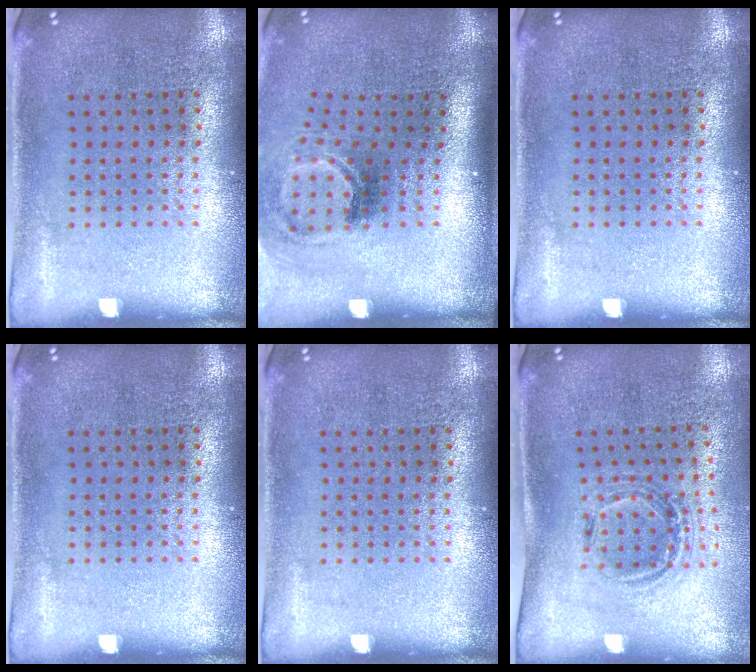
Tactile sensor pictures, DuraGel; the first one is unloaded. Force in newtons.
{"total": 2.1, "press": 1.3, "slide": 1.6}
{"total": 0.0}
{"total": 0.0}
{"total": 0.0}
{"total": 1.0, "press": 1.0, "slide": 0.1}